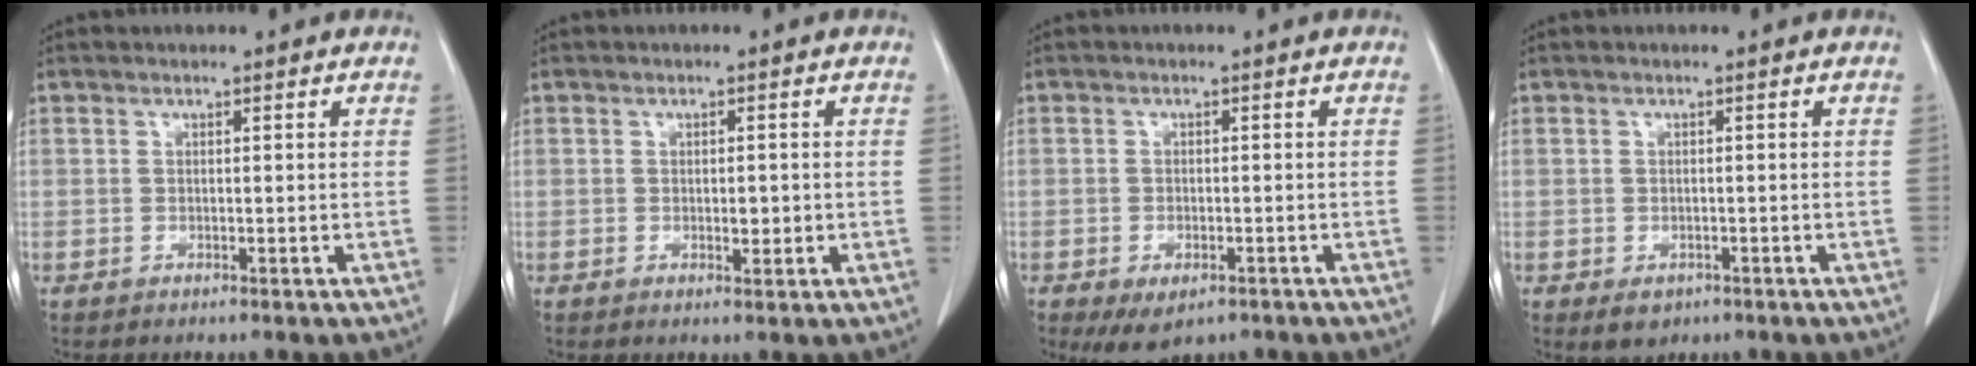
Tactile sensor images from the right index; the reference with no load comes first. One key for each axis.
{"total": 1.9, "fx": -0.2, "fy": 0.9, "fz": 1.7, "tx": -0.027, "ty": -0.002, "tz": 0.001}
{"total": 5.4, "fx": -3.3, "fy": 2.9, "fz": 3.2, "tx": -0.051, "ty": -0.005, "tz": -0.041}
{"total": 2.5, "fx": -1.2, "fy": 1.9, "fz": 1.0, "tx": -0.011, "ty": 0.000, "tz": -0.007}